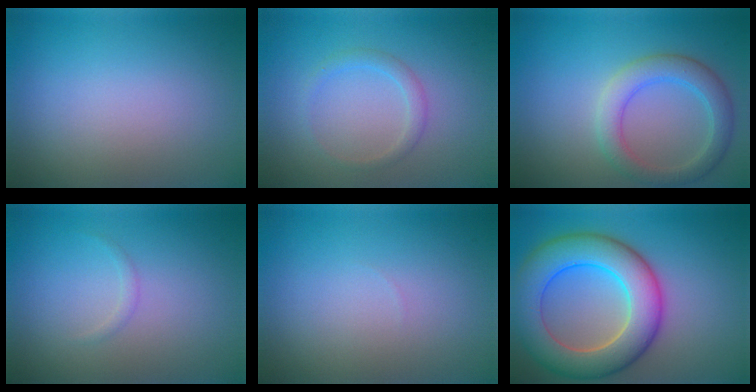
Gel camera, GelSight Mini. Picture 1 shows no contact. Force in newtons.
{"total": 1.5, "press": 1.5, "slide": 0.1}
{"total": 3.8, "press": 3.8, "slide": 0.2}
{"total": 0.6, "press": 0.6, "slide": 0.0}
{"total": 0.0}
{"total": 9.3, "press": 9.3, "slide": 0.6}